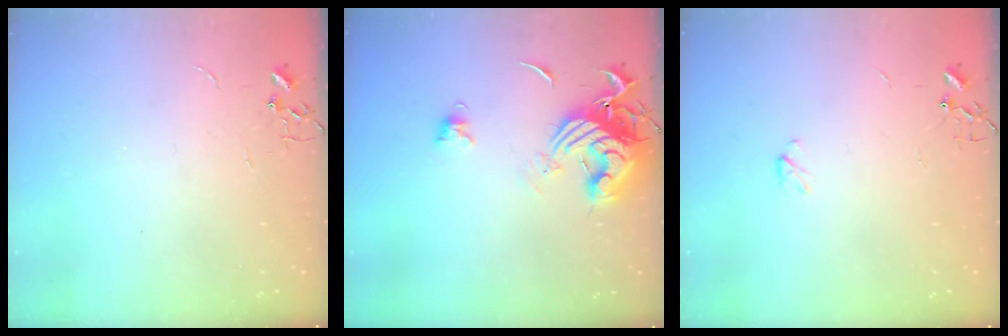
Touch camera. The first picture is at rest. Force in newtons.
{"total": 13.4, "press": 13.3, "slide": 1.7}
{"total": 2.9, "press": 2.9, "slide": 0.5}